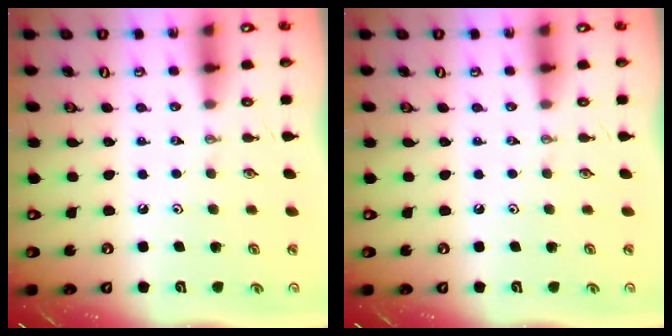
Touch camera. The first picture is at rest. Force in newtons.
{"total": 0.0}